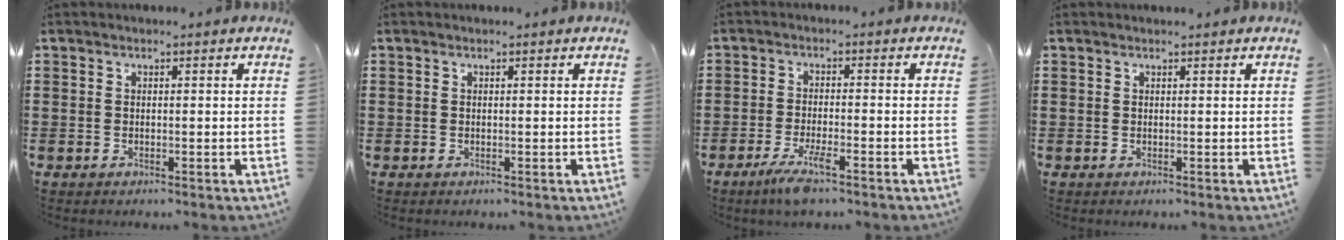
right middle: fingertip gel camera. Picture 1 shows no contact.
{"total": 0.0}
{"total": 4.4, "force": [-2.7, 0.4, 3.4], "torque": [-0.075, -0.010, -0.050]}
{"total": 0.0}